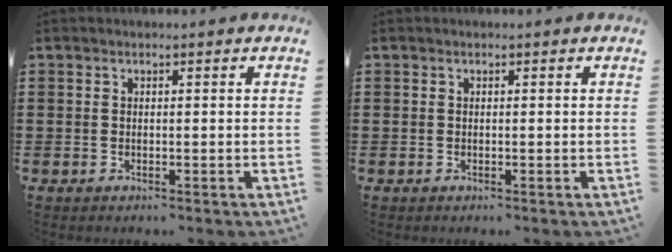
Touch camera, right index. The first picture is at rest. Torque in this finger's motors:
{"motor_torque": [-0.14, 0.00, 0.00, 0.00]}